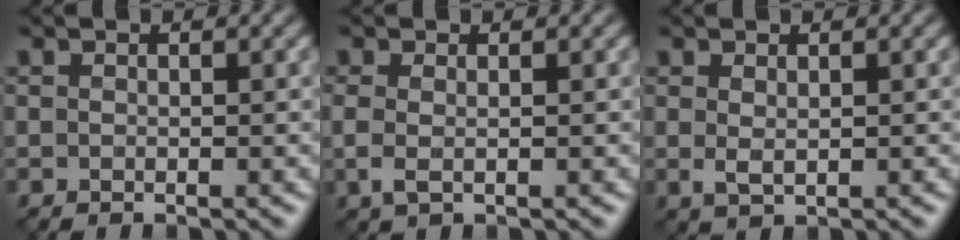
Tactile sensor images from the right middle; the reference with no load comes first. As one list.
[{"total": 1.3, "force": [0.0, 0.6, 1.2], "torque": [-0.031, 0.002, -0.003]}, {"total": 1.3, "force": [0.3, 0.7, 1.1], "torque": [-0.023, 0.003, 0.009]}]